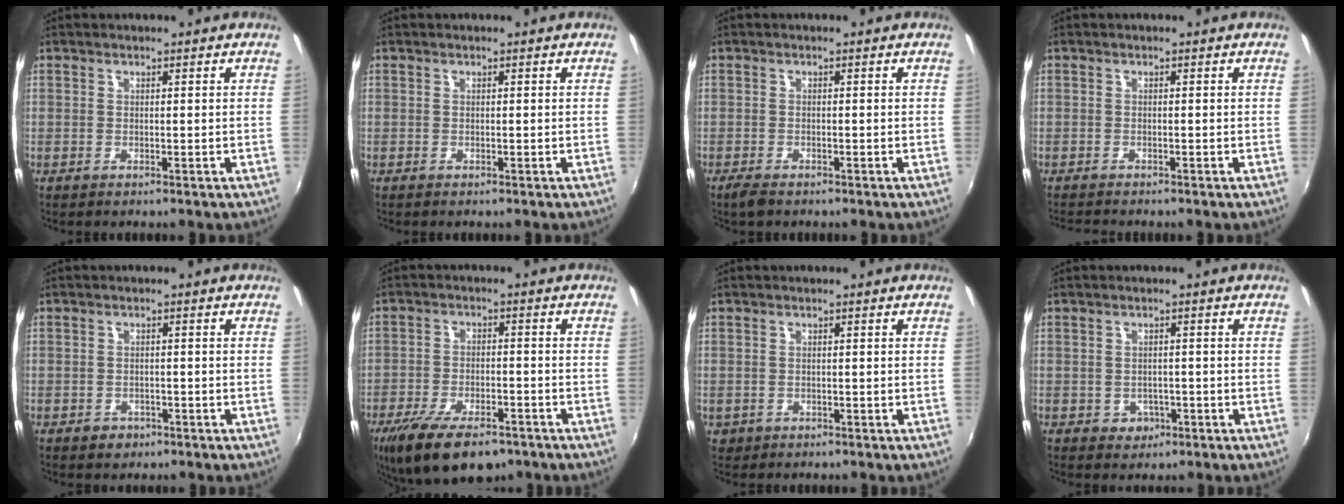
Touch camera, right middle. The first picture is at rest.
{"total": 0.0}
{"total": 2.4, "force": [-1.9, 0.7, 1.2], "torque": [-0.030, -0.007, -0.037]}
{"total": 2.6, "force": [-2.5, 0.2, 0.8], "torque": [-0.024, -0.016, -0.047]}
{"total": 2.3, "force": [-1.3, 1.8, 0.5], "torque": [-0.013, 0.000, -0.019]}
{"total": 14.7, "force": [-10.1, 5.7, 9.0], "torque": [-0.190, -0.036, -0.166]}
{"total": 1.9, "force": [-0.7, 1.6, 0.6], "torque": [-0.018, -0.004, -0.008]}
{"total": 3.1, "force": [-1.1, 2.8, 0.8], "torque": [-0.021, 0.002, -0.010]}